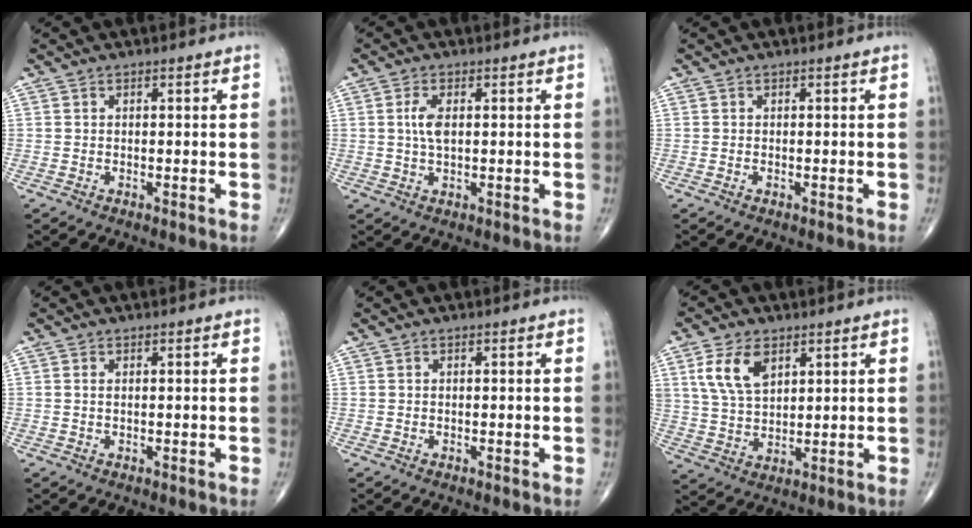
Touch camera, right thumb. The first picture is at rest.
{"total": 3.7, "force": [0.6, 1.7, 3.3], "torque": [-0.072, 0.000, 0.011]}
{"total": 0.0}
{"total": 0.7, "force": [0.2, 0.3, 0.6], "torque": [-0.016, 0.004, 0.005]}
{"total": 0.0}
{"total": 9.1, "force": [4.1, 5.3, 6.1], "torque": [-0.108, -0.013, 0.085]}